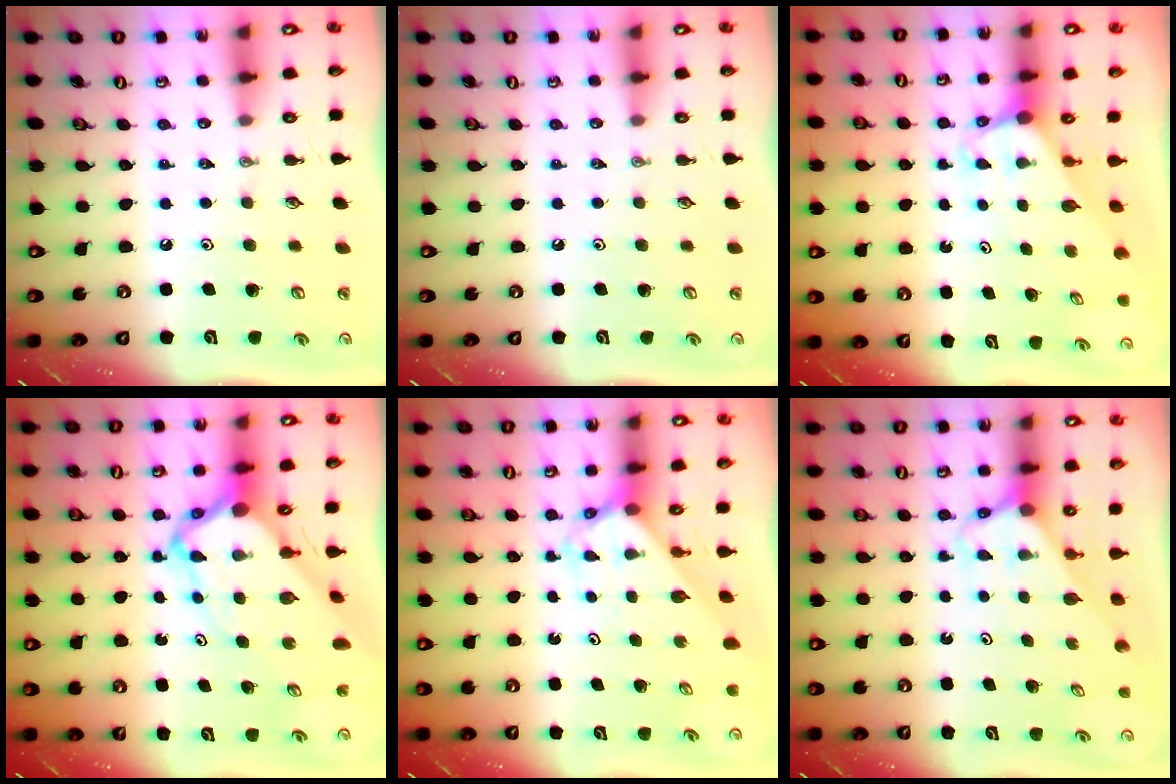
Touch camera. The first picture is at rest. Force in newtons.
{"total": 0.0}
{"total": 2.9, "press": 2.9, "slide": 0.1}
{"total": 8.2, "press": 8.2, "slide": 0.4}
{"total": 2.9, "press": 2.9, "slide": 0.1}
{"total": 2.9, "press": 2.9, "slide": 0.2}